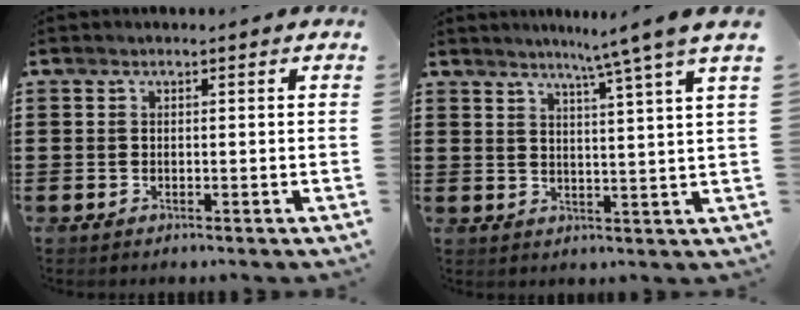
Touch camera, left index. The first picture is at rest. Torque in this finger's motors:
{"motor_torque": [1.54, -0.60, 0.40, 0.12]}